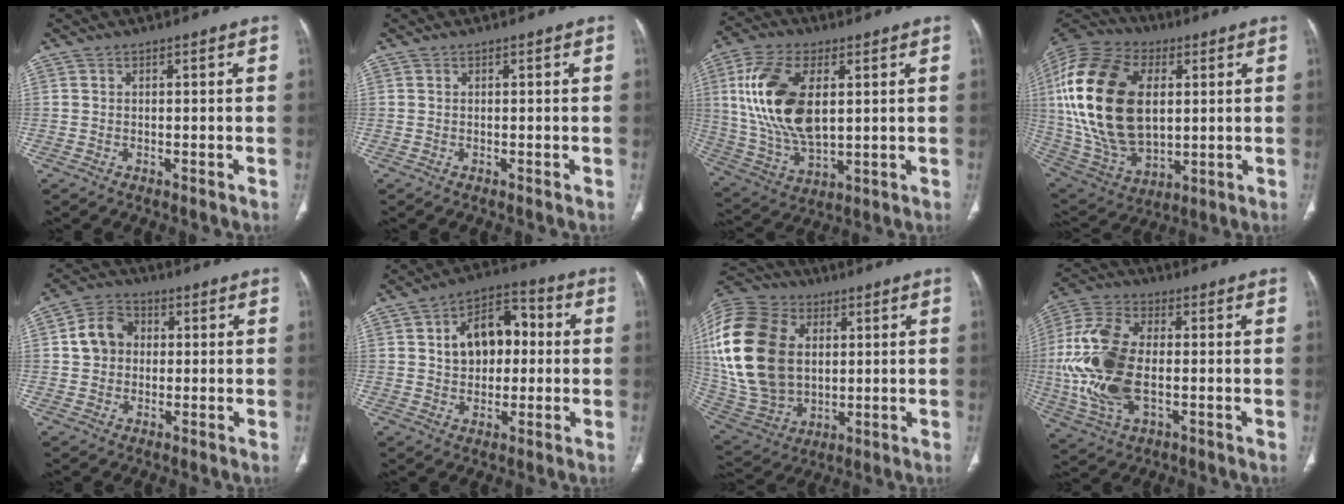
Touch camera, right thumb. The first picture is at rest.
{"total": 0.0}
{"total": 18.3, "force": [3.6, 9.5, 15.2], "torque": [-0.303, -0.011, 0.076]}
{"total": 28.4, "force": [4.3, 17.2, 22.2], "torque": [-0.447, -0.016, 0.082]}
{"total": 7.5, "force": [0.8, 6.4, 3.9], "torque": [-0.054, 0.015, 0.007]}
{"total": 12.9, "force": [1.8, 8.8, 9.3], "torque": [-0.109, 0.025, 0.023]}
{"total": 28.1, "force": [4.6, 19.7, 19.5], "torque": [-0.420, 0.004, 0.097]}
{"total": 17.7, "force": [-1.3, 9.7, 14.7], "torque": [-0.326, 0.004, -0.022]}